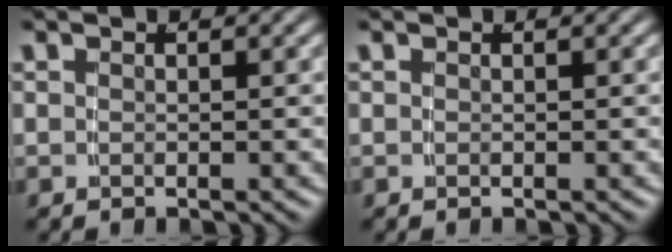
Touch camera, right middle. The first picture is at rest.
{"total": 0.0}